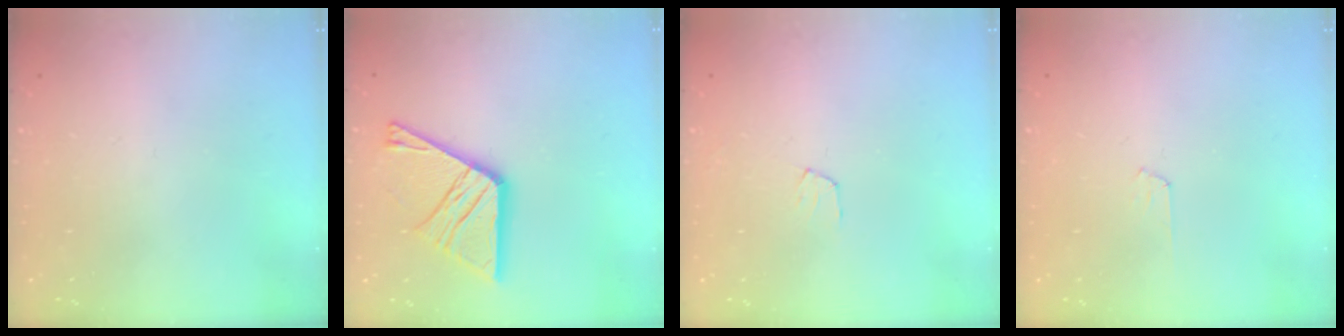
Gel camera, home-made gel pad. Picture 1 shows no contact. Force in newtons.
{"total": 16.0, "press": 15.9, "slide": 1.5}
{"total": 4.3, "press": 4.3, "slide": 0.3}
{"total": 3.5, "press": 3.4, "slide": 0.4}